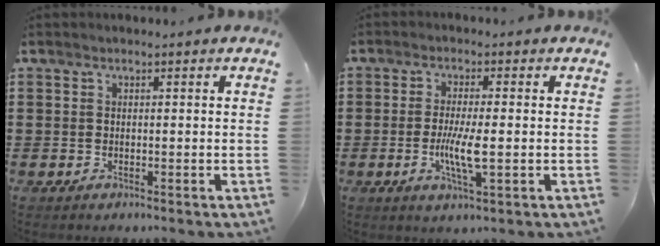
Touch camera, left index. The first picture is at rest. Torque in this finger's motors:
{"motor_torque": [0.88, 0.17, 0.32, 0.12]}